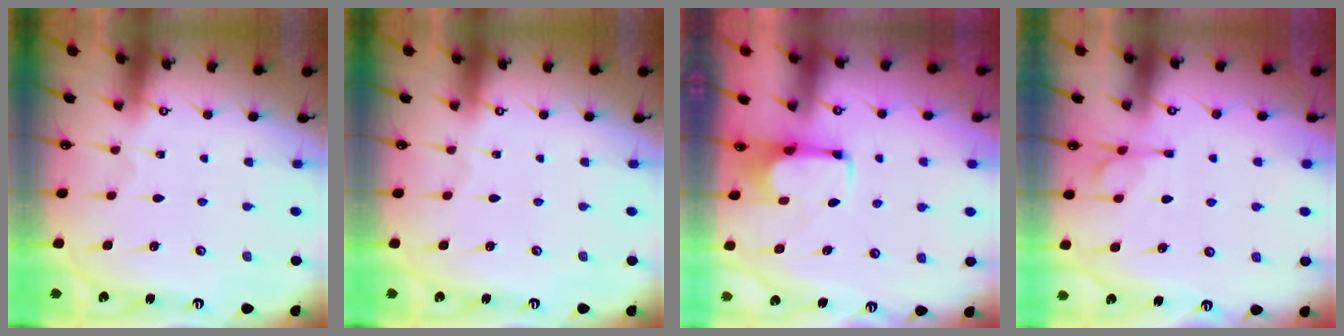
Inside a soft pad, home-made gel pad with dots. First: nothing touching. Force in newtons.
{"total": 0.0}
{"total": 2.4, "press": 2.2, "slide": 1.1}
{"total": 1.2, "press": 0.2, "slide": 1.2}